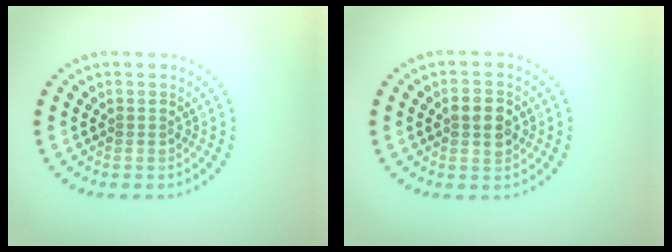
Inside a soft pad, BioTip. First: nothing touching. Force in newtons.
{"total": 3.0, "press": 3.0, "slide": 0.1}